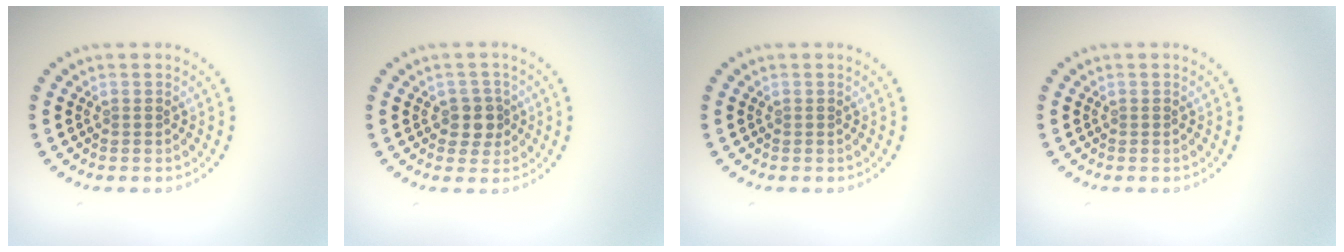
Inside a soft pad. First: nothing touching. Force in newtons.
{"total": 2.2, "press": 2.0, "slide": 1.0}
{"total": 0.0}
{"total": 0.0}